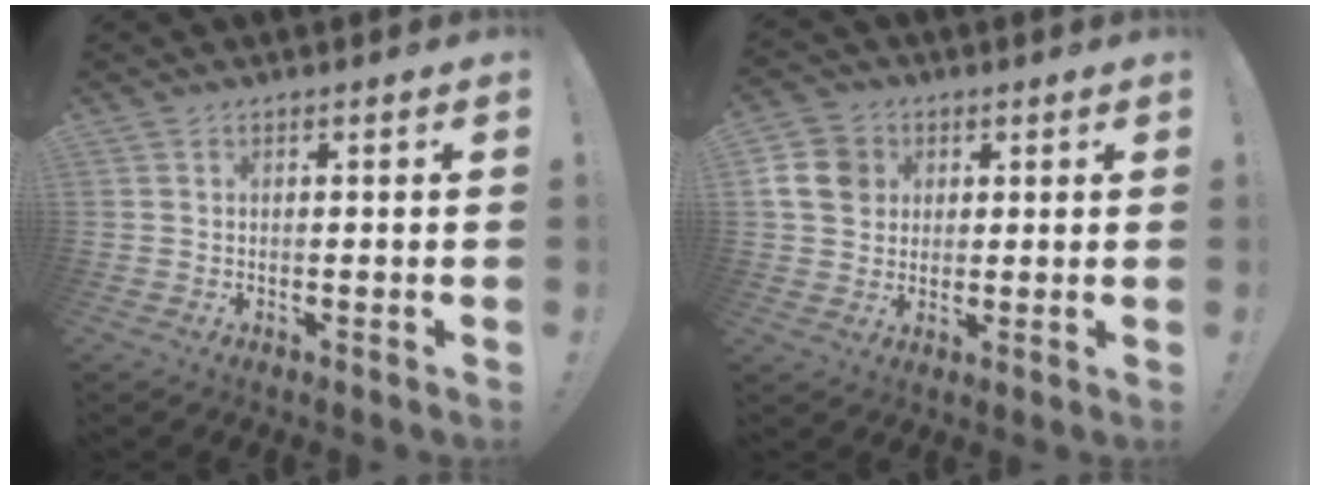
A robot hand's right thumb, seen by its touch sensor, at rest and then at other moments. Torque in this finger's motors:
{"motor_torque": [0.00, 0.00, 0.04, 0.02, 0.00]}